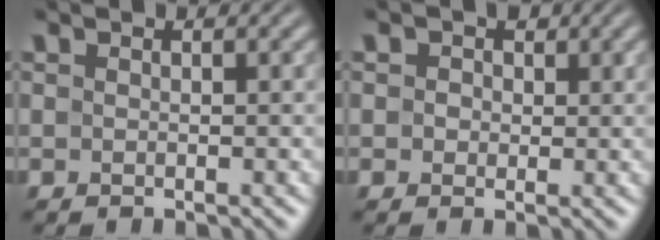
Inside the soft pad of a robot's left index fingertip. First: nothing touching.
{"total": 2.3, "force": [0.9, 1.8, 1.1], "torque": [-0.015, 0.008, -0.002]}